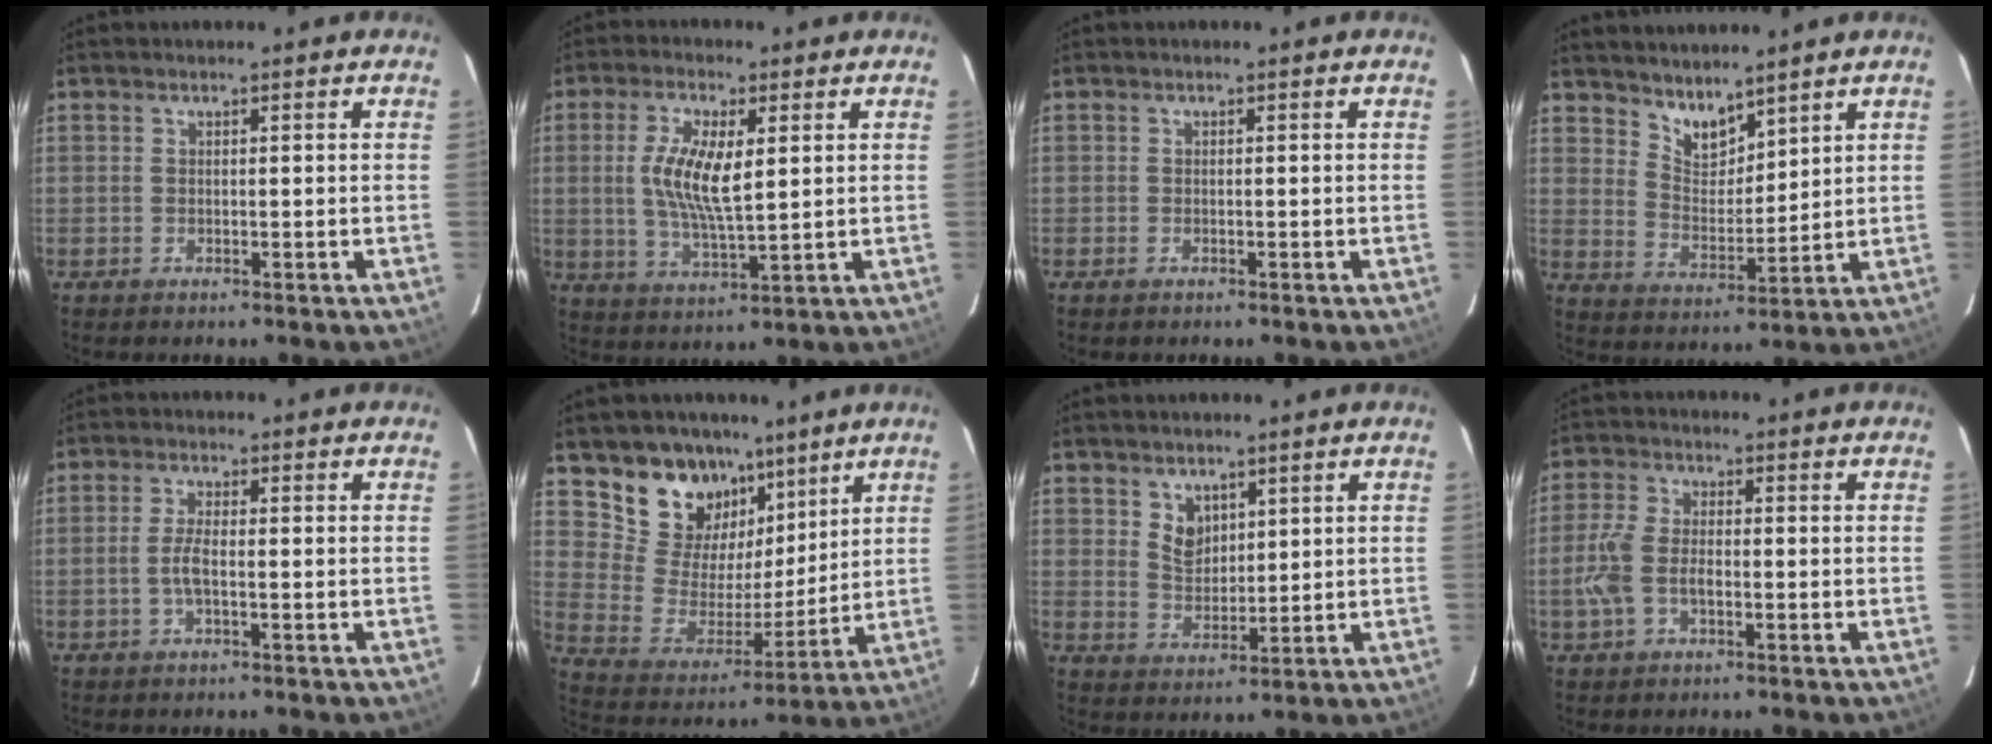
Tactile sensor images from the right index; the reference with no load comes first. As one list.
[{"total": 9.6, "force": [1.7, 3.2, 8.9], "torque": [-0.174, -0.001, 0.034]}, {"total": 0.7, "force": [-0.5, 0.3, 0.3], "torque": [-0.007, -0.002, -0.010]}, {"total": 6.8, "force": [5.6, 3.0, 2.2], "torque": [-0.028, -0.002, 0.110]}, {"total": 3.4, "force": [-0.9, 0.8, 3.2], "torque": [-0.064, 0.001, -0.017]}, {"total": 15.3, "force": [10.4, 9.9, 5.4], "torque": [-0.110, 0.002, 0.203]}, {"total": 4.8, "force": [2.6, 3.5, 2.1], "torque": [-0.031, 0.001, 0.053]}, {"total": 6.8, "force": [-1.9, 3.8, 5.4], "torque": [-0.122, 0.004, -0.036]}]